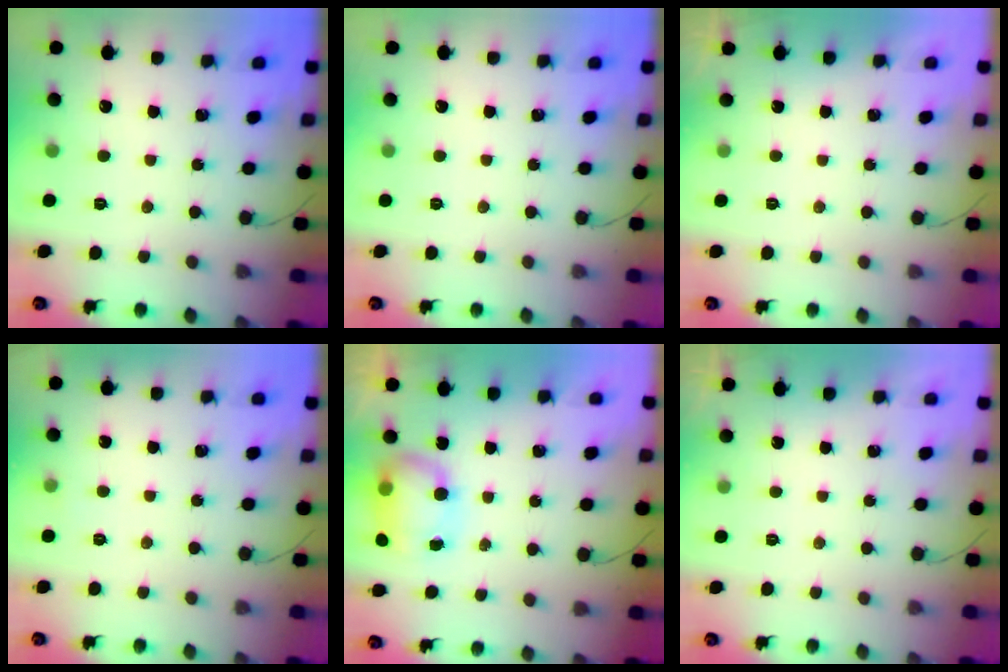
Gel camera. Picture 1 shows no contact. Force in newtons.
{"total": 0.0}
{"total": 0.0}
{"total": 3.4, "press": 2.1, "slide": 2.7}
{"total": 11.9, "press": 9.8, "slide": 6.8}
{"total": 0.0}